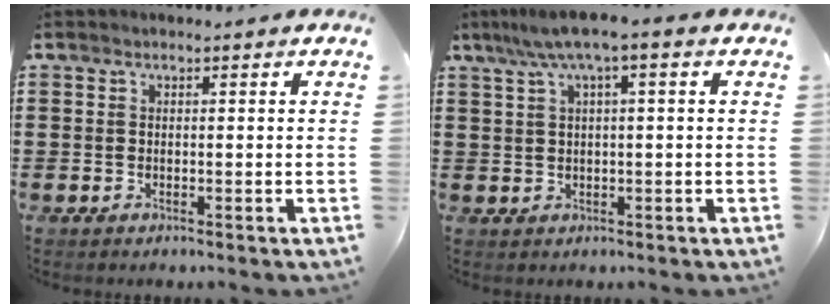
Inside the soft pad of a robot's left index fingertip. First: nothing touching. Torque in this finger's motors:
{"motor_torque": [1.56, -0.58, 0.73, 0.21]}